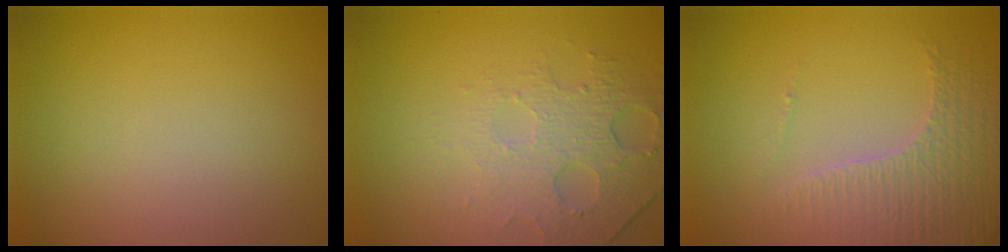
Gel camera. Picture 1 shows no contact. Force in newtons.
{"total": 4.6, "press": 3.0, "slide": 3.4}
{"total": 4.2, "press": 3.4, "slide": 2.5}